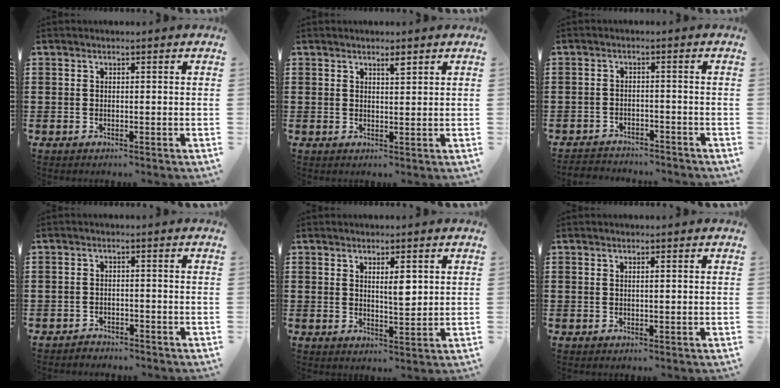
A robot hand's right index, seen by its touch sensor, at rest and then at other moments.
{"total": 1.8, "force": [1.4, 0.2, 1.1], "torque": [-0.014, -0.001, 0.022]}
{"total": 2.5, "force": [-2.4, 0.3, -0.1], "torque": [-0.006, 0.000, -0.054]}
{"total": 1.6, "force": [-1.5, 0.4, -0.1], "torque": [-0.004, 0.003, -0.035]}
{"total": 3.8, "force": [1.5, 1.1, 3.3], "torque": [-0.052, -0.002, 0.021]}
{"total": 0.7, "force": [0.3, 0.0, 0.6], "torque": [-0.011, -0.002, 0.006]}